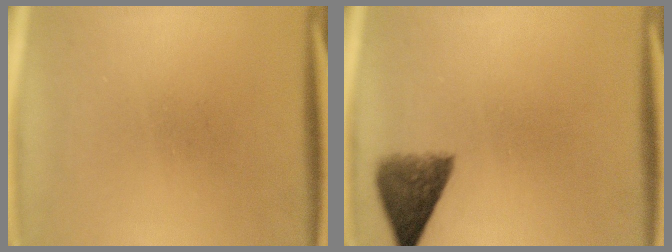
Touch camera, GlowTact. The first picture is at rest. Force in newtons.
{"total": 5.7}